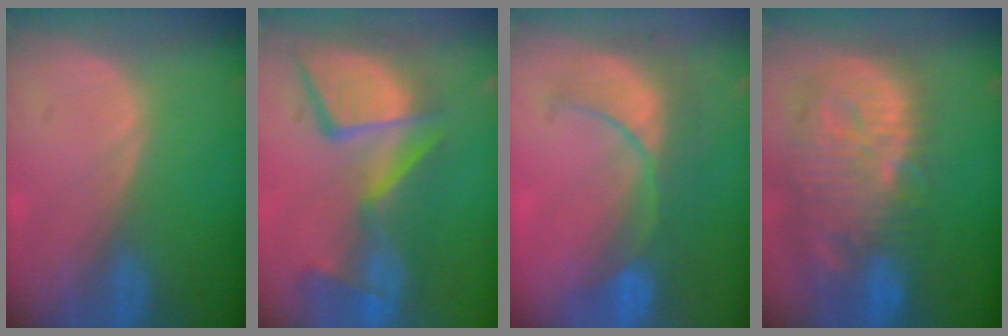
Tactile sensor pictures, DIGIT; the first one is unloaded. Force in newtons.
{"total": 13.2, "press": 11.2, "slide": 7.0}
{"total": 8.4, "press": 8.2, "slide": 1.8}
{"total": 14.0, "press": 12.2, "slide": 6.8}